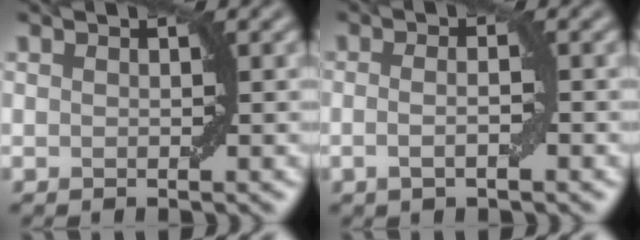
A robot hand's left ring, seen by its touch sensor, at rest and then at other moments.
{"total": 2.1, "force": [-0.5, 0.6, 2.0], "torque": [-0.035, 0.000, -0.011]}